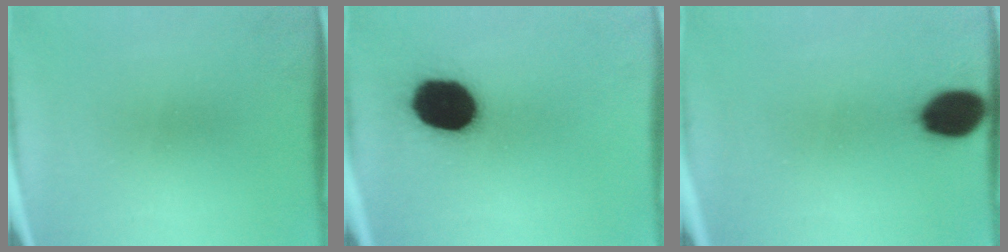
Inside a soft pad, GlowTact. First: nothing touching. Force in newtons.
{"total": 19.4}
{"total": 11.2}